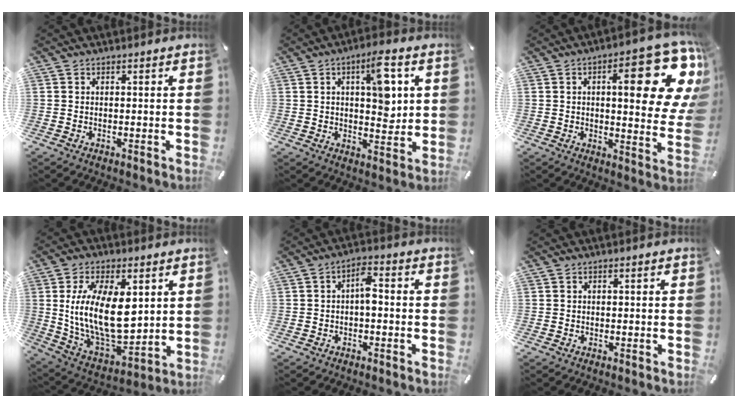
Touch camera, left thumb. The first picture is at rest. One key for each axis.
{"total": 10.3, "fx": 3.4, "fy": 4.6, "fz": 8.6, "tx": -0.111, "ty": -0.016, "tz": 0.051}
{"total": 22.7, "fx": 8.6, "fy": 8.0, "fz": 19.4, "tx": -0.242, "ty": -0.059, "tz": 0.127}
{"total": 19.2, "fx": 3.2, "fy": 10.4, "fz": 15.9, "tx": -0.325, "ty": -0.021, "tz": 0.052}
{"total": 4.4, "fx": -0.8, "fy": 2.2, "fz": 3.8, "tx": -0.062, "ty": 0.014, "tz": -0.017}
{"total": 0.0}